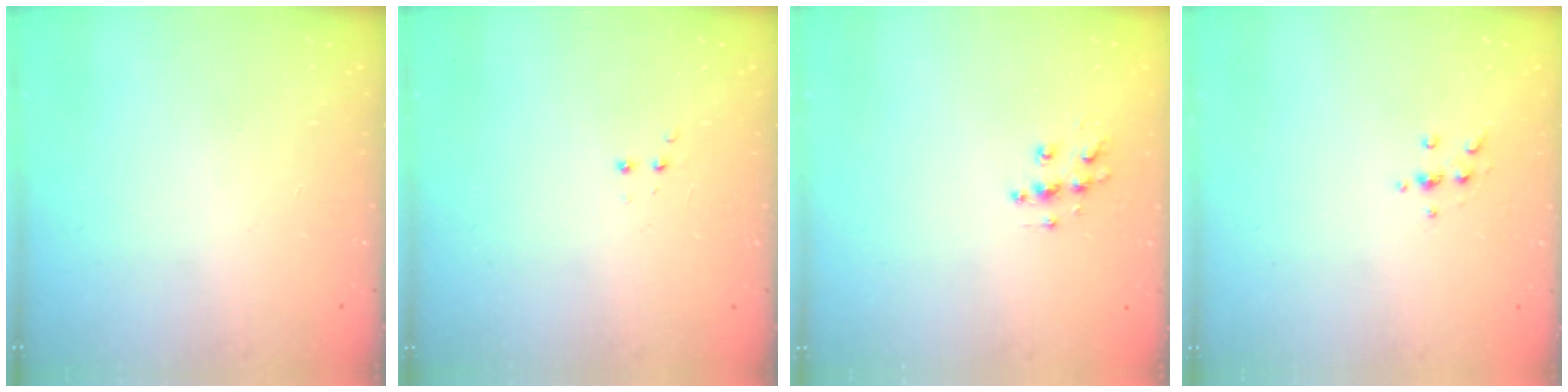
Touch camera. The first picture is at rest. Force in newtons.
{"total": 2.8, "press": 2.8, "slide": 0.6}
{"total": 7.5, "press": 7.5, "slide": 0.1}
{"total": 3.8, "press": 3.6, "slide": 1.2}